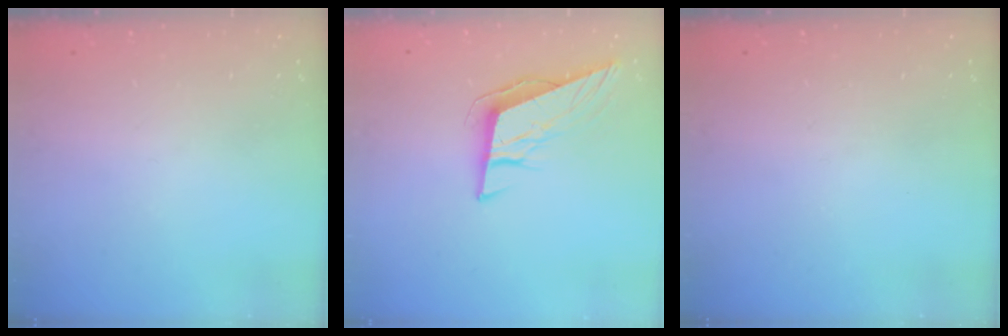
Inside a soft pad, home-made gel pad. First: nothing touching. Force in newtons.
{"total": 10.2, "press": 9.6, "slide": 3.5}
{"total": 0.0}